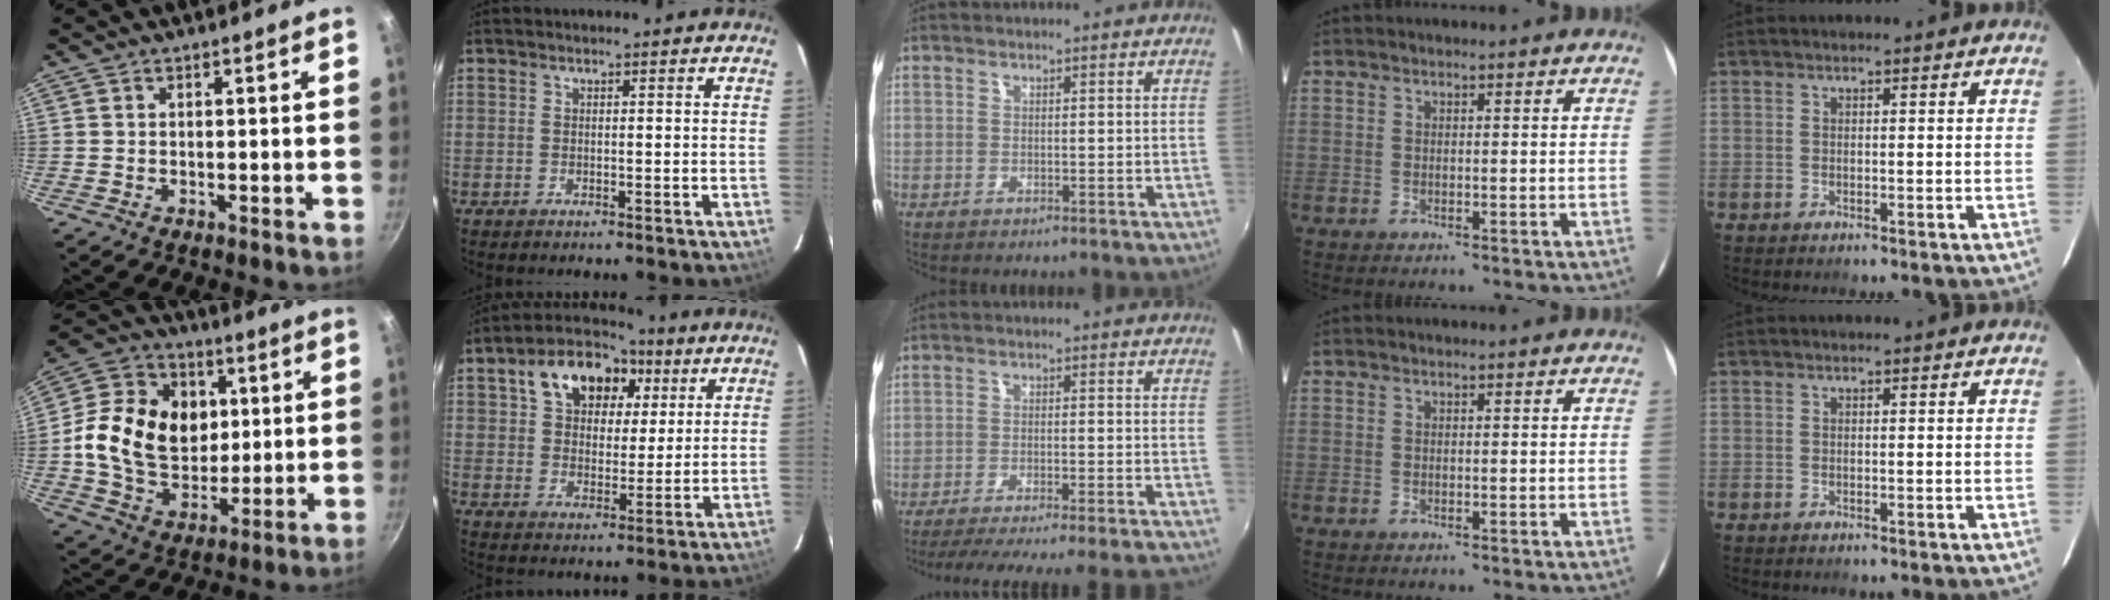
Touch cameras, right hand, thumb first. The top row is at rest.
{"thumb": {"total": 19.9, "force": [2.4, 15.4, 12.4], "torque": [-0.200, 0.007, 0.040]}, "index": {"total": 13.9, "force": [5.9, 9.4, 8.4], "torque": [-0.161, 0.046, 0.098]}, "middle": {"total": 17.9, "force": [-16.3, -0.4, 7.4], "torque": [-0.134, -0.014, -0.232]}}